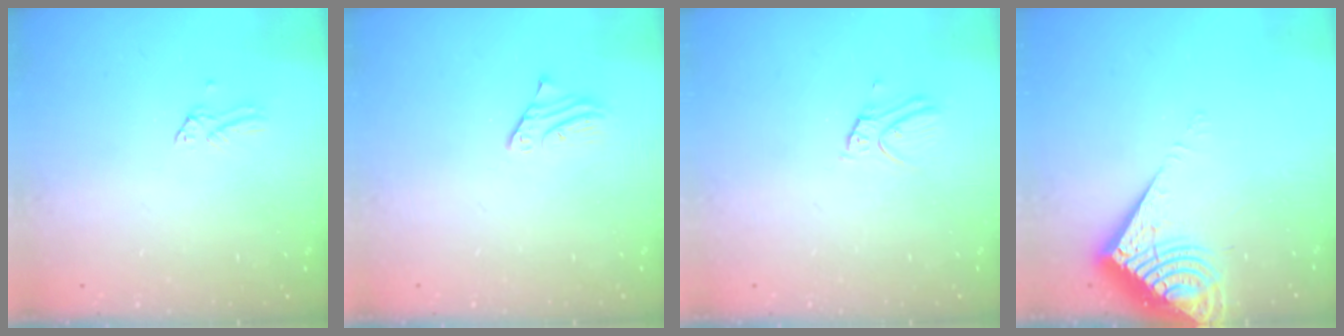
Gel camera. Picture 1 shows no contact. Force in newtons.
{"total": 2.4, "press": 2.4, "slide": 0.2}
{"total": 5.3, "press": 5.3, "slide": 0.3}
{"total": 10.6, "press": 10.5, "slide": 1.6}